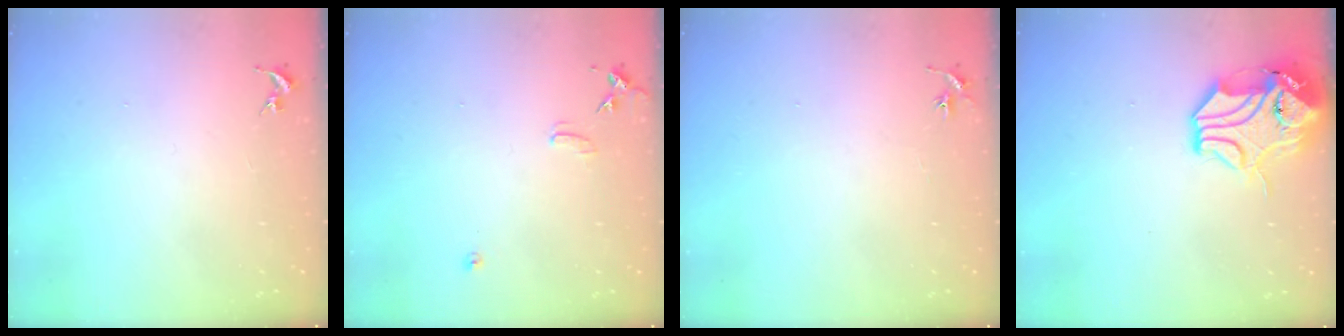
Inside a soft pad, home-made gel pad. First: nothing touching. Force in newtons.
{"total": 7.0, "press": 7.0, "slide": 0.6}
{"total": 2.9, "press": 2.9, "slide": 0.3}
{"total": 13.7, "press": 13.5, "slide": 1.8}